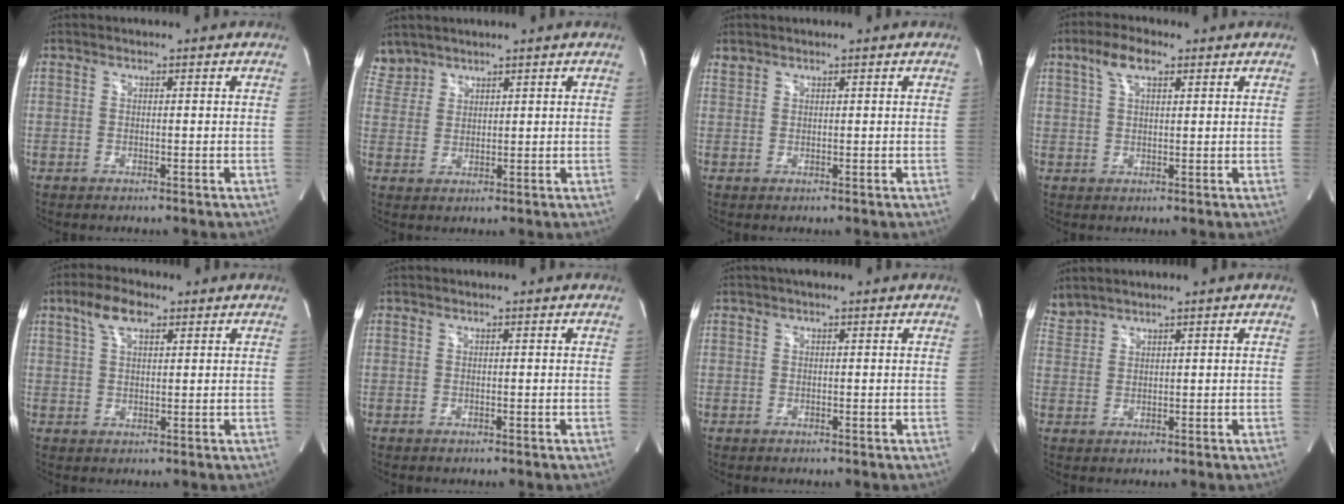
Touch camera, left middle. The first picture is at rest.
{"total": 3.7, "force": [3.4, 1.4, -0.4], "torque": [0.006, 0.013, 0.076]}
{"total": 0.9, "force": [0.9, 0.3, 0.0], "torque": [-0.002, 0.007, 0.019]}
{"total": 4.8, "force": [2.7, 1.9, 3.6], "torque": [-0.077, 0.016, 0.052]}
{"total": 5.3, "force": [3.0, 2.2, 3.7], "torque": [-0.080, 0.016, 0.057]}
{"total": 0.0}
{"total": 1.2, "force": [0.7, 0.8, 0.6], "torque": [-0.011, 0.011, 0.009]}
{"total": 2.9, "force": [2.9, 0.1, 0.2], "torque": [-0.017, 0.018, 0.068]}